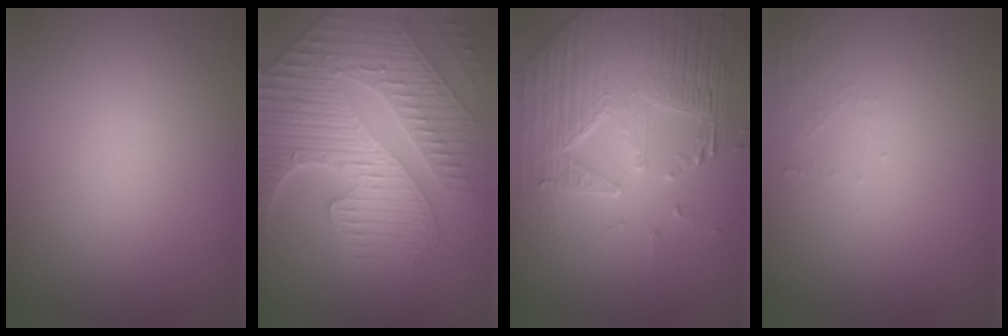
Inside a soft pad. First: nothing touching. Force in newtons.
{"total": 9.8, "press": 6.5, "slide": 7.3}
{"total": 7.6, "press": 5.5, "slide": 5.2}
{"total": 1.0, "press": 1.0, "slide": 0.2}